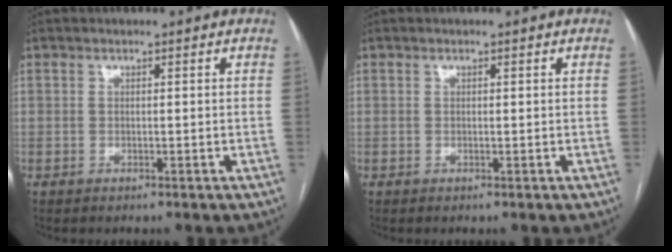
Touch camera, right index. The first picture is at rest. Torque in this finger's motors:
{"motor_torque": [0.24, 0.17, 0.03, 0.01]}